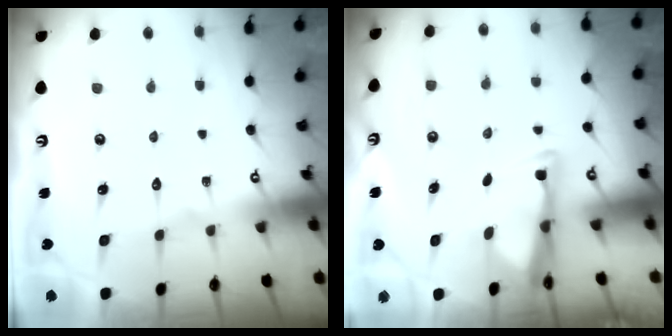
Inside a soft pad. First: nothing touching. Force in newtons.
{"total": 3.2, "press": 3.1, "slide": 0.8}